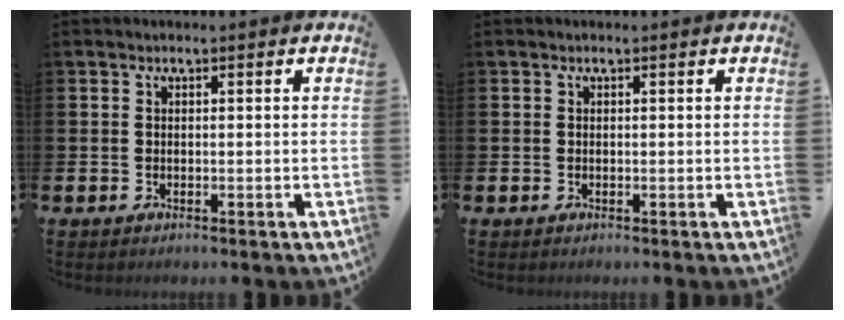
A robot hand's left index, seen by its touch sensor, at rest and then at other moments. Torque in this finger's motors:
{"motor_torque": [-1.02, -1.12, -0.74, 0.02]}